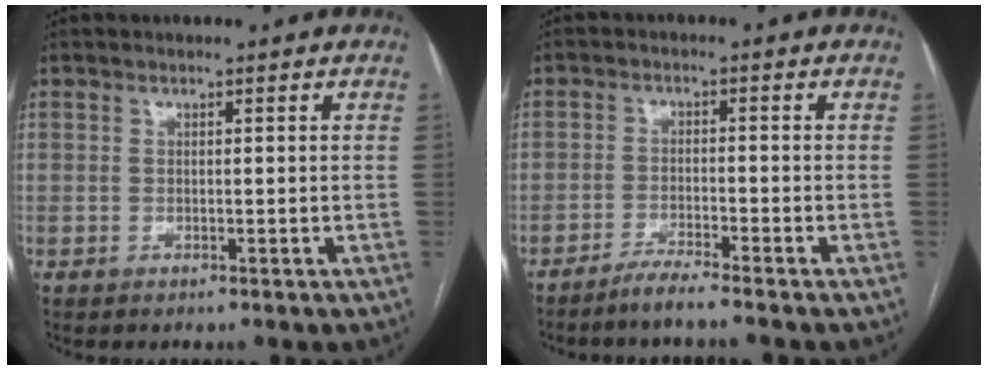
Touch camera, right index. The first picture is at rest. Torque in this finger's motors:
{"motor_torque": [0.04, -0.02, -0.02, 0.00]}